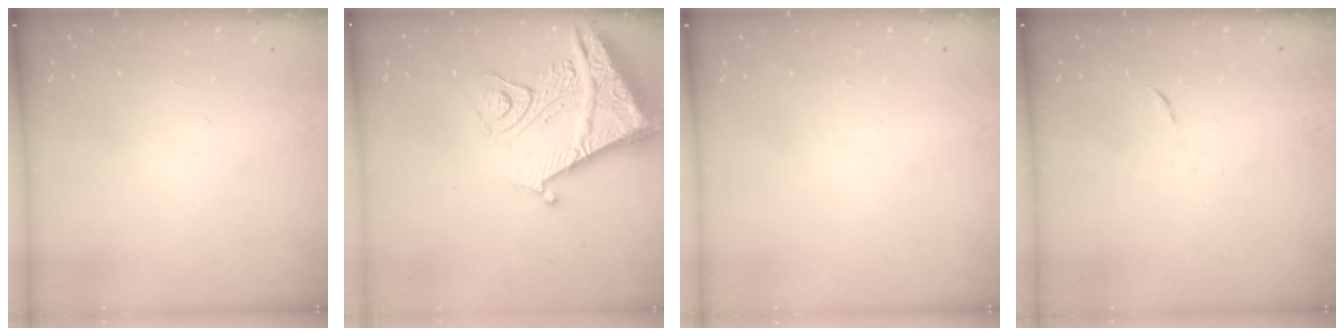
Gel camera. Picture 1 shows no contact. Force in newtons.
{"total": 14.0, "press": 13.9, "slide": 1.8}
{"total": 0.0}
{"total": 5.5, "press": 5.4, "slide": 0.4}